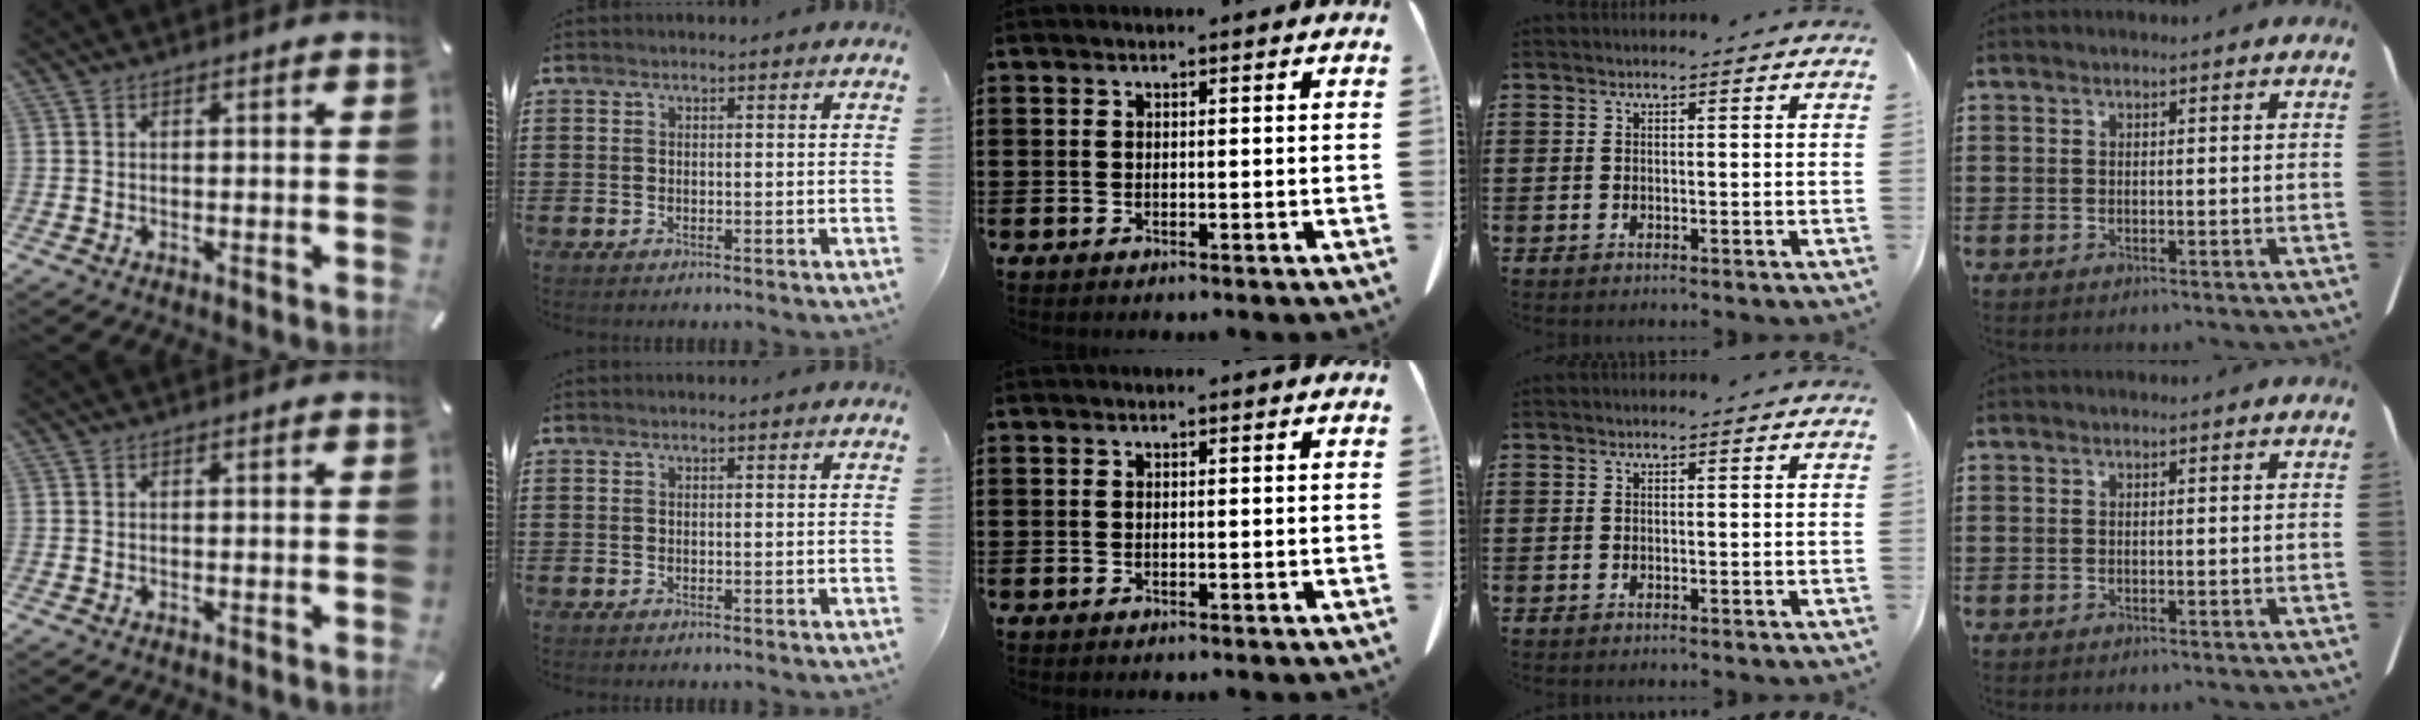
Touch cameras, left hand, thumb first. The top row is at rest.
{}